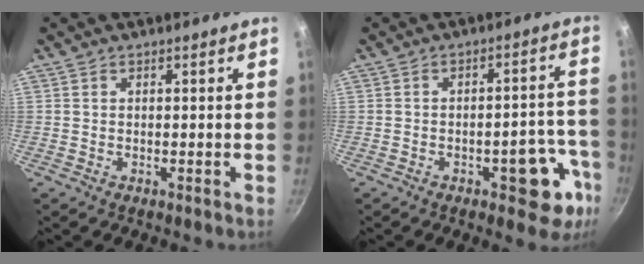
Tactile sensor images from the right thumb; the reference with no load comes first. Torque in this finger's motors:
{"motor_torque": [1.05, 0.77, 0.80, -0.63, 0.01]}